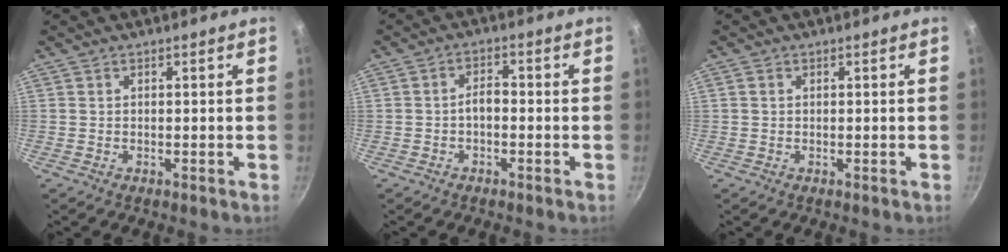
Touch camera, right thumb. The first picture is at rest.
{"total": 2.8, "force": [-0.9, 1.5, 2.2], "torque": [-0.028, 0.019, -0.019]}
{"total": 0.7, "force": [0.2, 0.6, 0.3], "torque": [-0.005, 0.003, 0.002]}